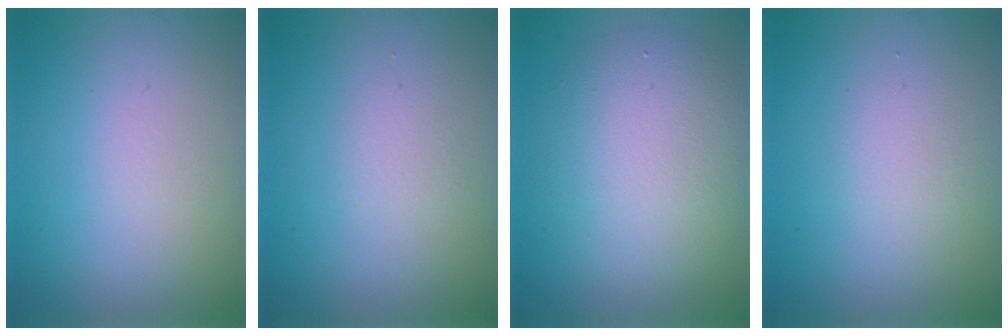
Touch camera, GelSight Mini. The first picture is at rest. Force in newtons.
{"total": 0.9, "press": 0.9, "slide": 0.0}
{"total": 6.1, "press": 6.1, "slide": 0.1}
{"total": 1.5, "press": 1.5, "slide": 0.0}